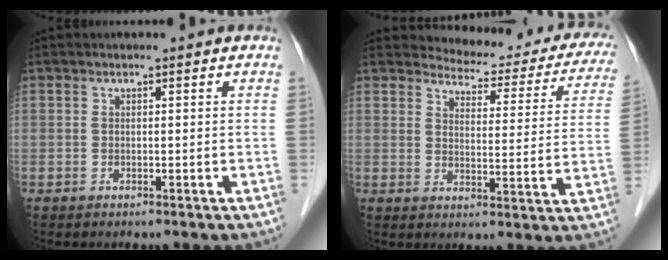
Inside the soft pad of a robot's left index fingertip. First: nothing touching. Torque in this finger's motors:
{"motor_torque": [0.56, -1.32, 0.12, -0.02]}